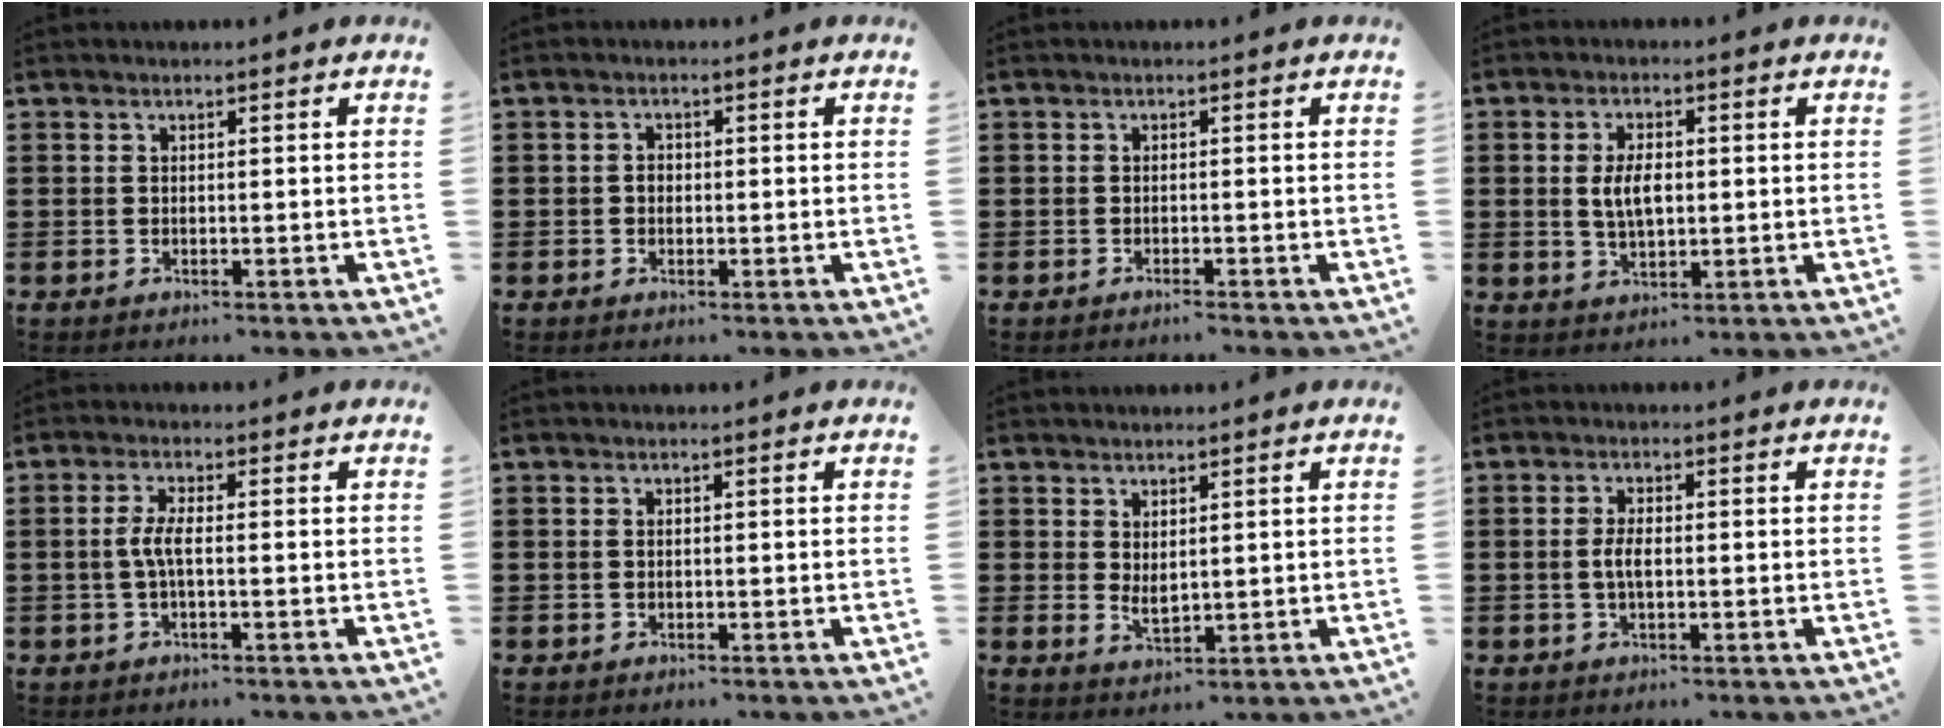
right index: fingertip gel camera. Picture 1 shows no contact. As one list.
[{"total": 1.2, "force": [-0.2, 0.9, 0.8], "torque": [-0.017, 0.003, -0.004]}, {"total": 0.7, "force": [-0.7, 0.0, 0.1], "torque": [-0.004, -0.002, -0.014]}, {"total": 4.9, "force": [0.3, 2.3, 4.3], "torque": [-0.086, 0.001, -0.001]}, {"total": 3.4, "force": [-0.6, 0.8, 3.3], "torque": [-0.083, -0.005, -0.019]}, {"total": 0.7, "force": [-0.1, 0.4, 0.5], "torque": [-0.012, 0.002, -0.002]}, {"total": 2.2, "force": [0.9, 0.9, 1.8], "torque": [-0.034, 0.000, 0.018]}, {"total": 2.8, "force": [-0.3, 1.0, 2.6], "torque": [-0.065, -0.005, -0.011]}]